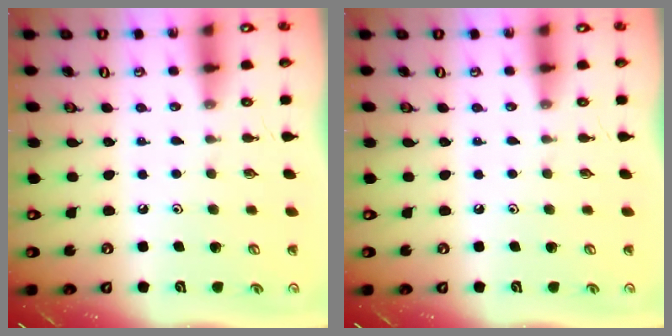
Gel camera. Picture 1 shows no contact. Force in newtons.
{"total": 0.0}